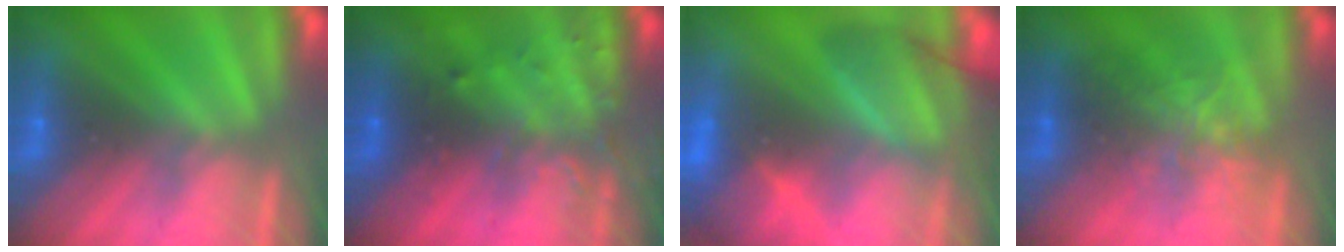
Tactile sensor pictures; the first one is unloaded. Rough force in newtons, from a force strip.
{"total": 3.8}
{"total": 7.0}
{"total": 2.5}